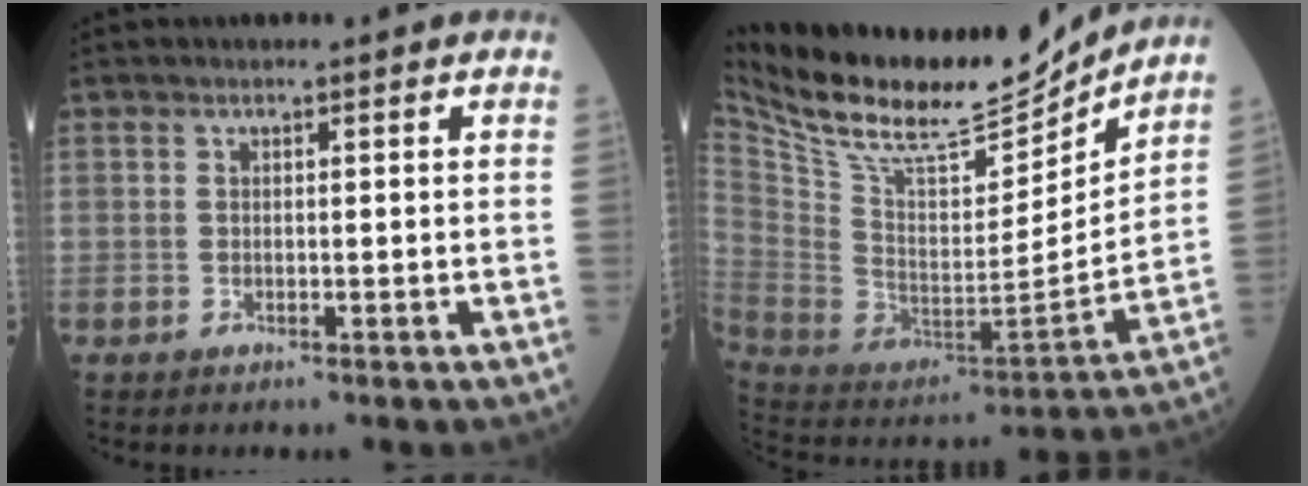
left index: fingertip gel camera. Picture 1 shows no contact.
{"total": 23.4, "force": [20.3, 4.4, 10.7], "torque": [-0.198, -0.023, 0.339]}